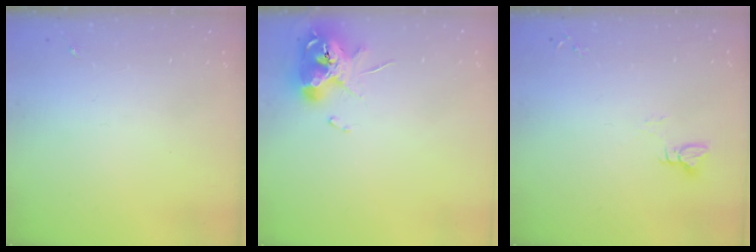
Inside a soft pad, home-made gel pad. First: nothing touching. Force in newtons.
{"total": 11.3, "press": 11.2, "slide": 1.6}
{"total": 3.0, "press": 3.0, "slide": 0.3}